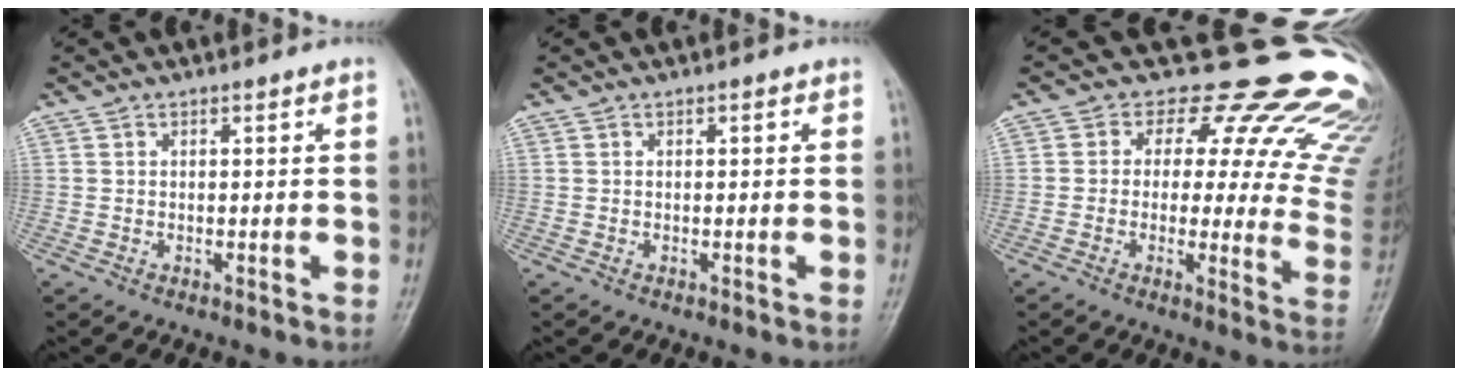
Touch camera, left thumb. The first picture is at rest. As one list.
[{"total": 0.0}, {"total": 23.0, "force": [16.3, 11.2, 11.7], "torque": [-0.096, -0.083, 0.163]}]